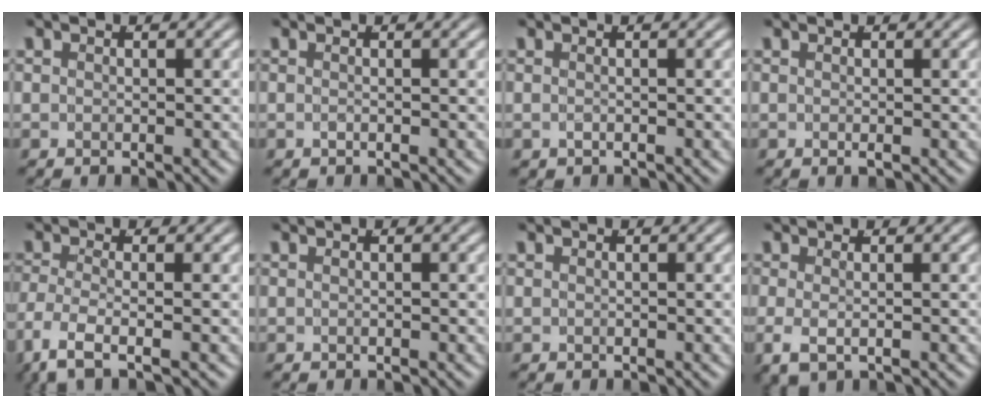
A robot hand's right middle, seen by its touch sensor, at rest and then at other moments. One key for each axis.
{"total": 0.8, "fx": -0.3, "fy": -0.7, "fz": 0.0, "tx": -0.007, "ty": 0.004, "tz": -0.005}
{"total": 0.6, "fx": -0.4, "fy": -0.4, "fz": 0.1, "tx": -0.013, "ty": 0.000, "tz": -0.005}
{"total": 0.7, "fx": 0.0, "fy": -0.6, "fz": 0.3, "tx": -0.011, "ty": 0.001, "tz": 0.000}
{"total": 3.4, "fx": -1.8, "fy": 0.7, "fz": 2.9, "tx": -0.089, "ty": -0.023, "tz": -0.019}
{"total": 0.6, "fx": -0.1, "fy": -0.6, "fz": 0.0, "tx": 0.002, "ty": 0.002, "tz": -0.001}
{"total": 0.0}
{"total": 1.6, "fx": -0.7, "fy": 0.0, "fz": 1.5, "tx": -0.050, "ty": -0.011, "tz": -0.002}